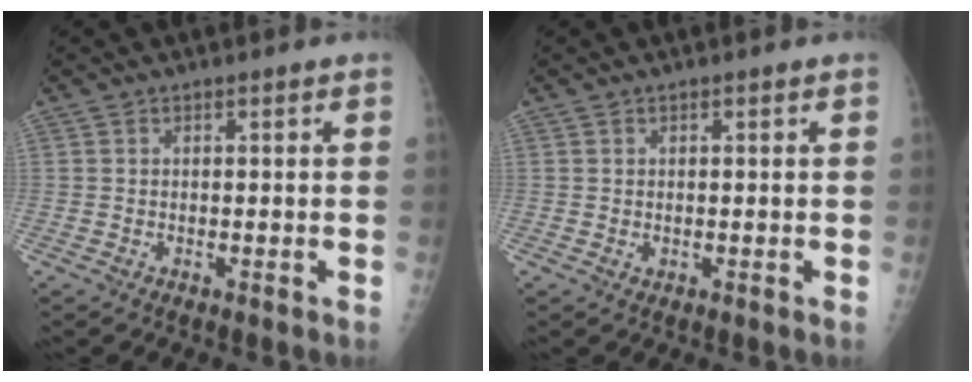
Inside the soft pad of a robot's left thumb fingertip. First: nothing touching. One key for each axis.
{"total": 0.6, "fx": 0.1, "fy": 0.5, "fz": 0.4, "tx": -0.005, "ty": -0.001, "tz": 0.005}